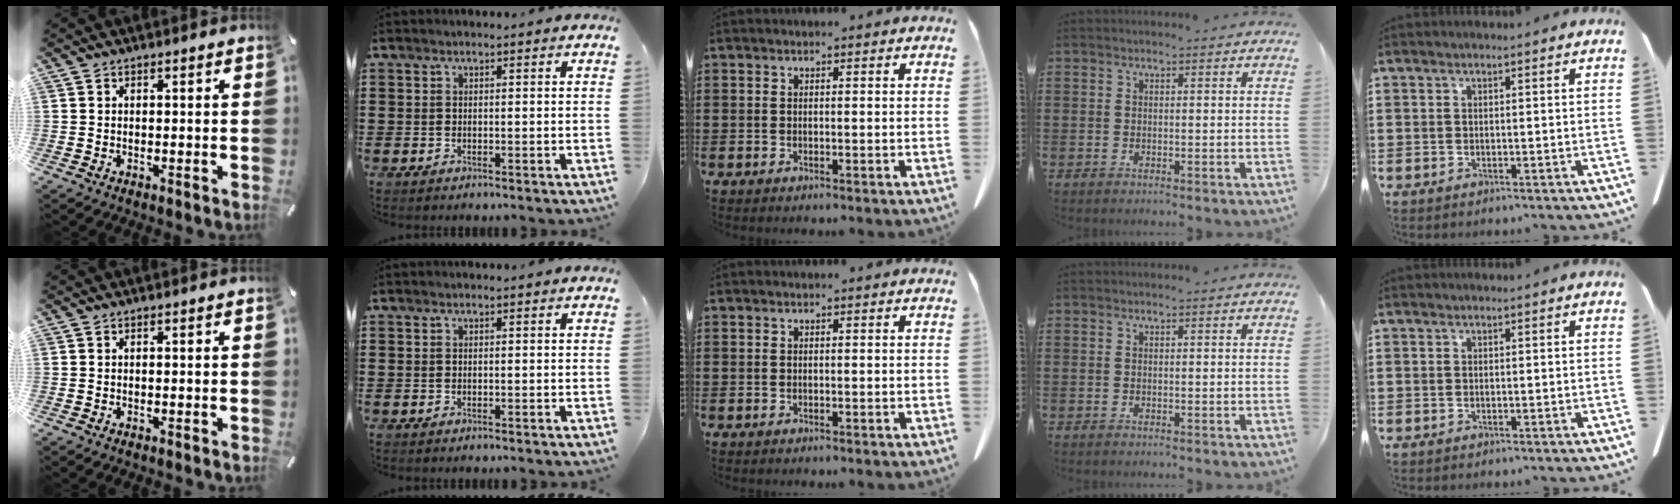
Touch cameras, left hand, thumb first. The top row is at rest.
{}